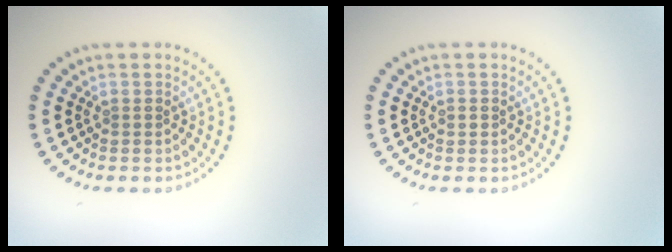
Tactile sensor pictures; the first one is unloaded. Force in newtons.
{"total": 0.7, "press": 0.7, "slide": 0.1}